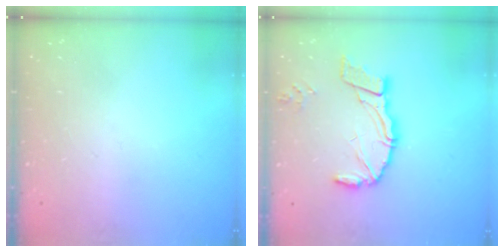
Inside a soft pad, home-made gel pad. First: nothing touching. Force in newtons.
{"total": 12.1, "press": 12.0, "slide": 1.3}